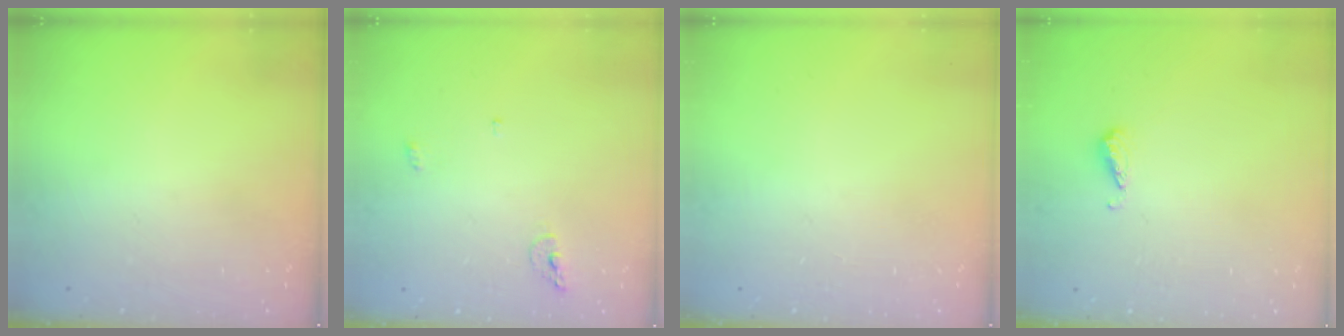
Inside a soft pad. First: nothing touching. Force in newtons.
{"total": 5.6, "press": 5.5, "slide": 0.9}
{"total": 0.0}
{"total": 4.9, "press": 4.9, "slide": 0.5}